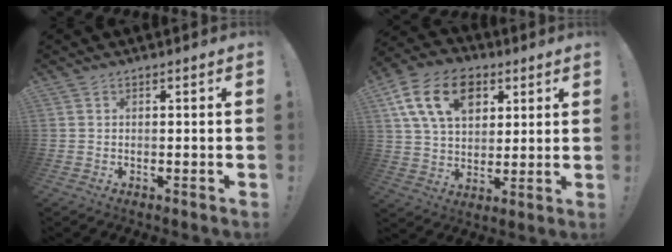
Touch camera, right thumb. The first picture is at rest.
{"total": 17.9, "force": [7.3, 12.2, 10.9], "torque": [-0.178, -0.021, 0.135]}